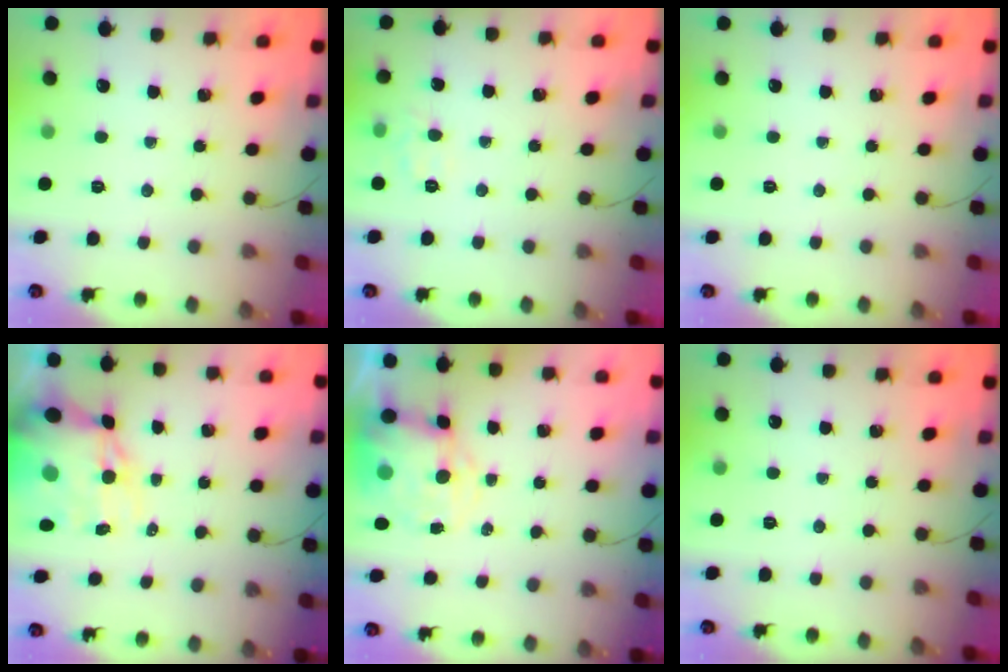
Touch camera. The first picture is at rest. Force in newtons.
{"total": 4.3, "press": 4.1, "slide": 1.3}
{"total": 0.0}
{"total": 15.6, "press": 15.2, "slide": 3.7}
{"total": 9.2, "press": 9.0, "slide": 2.3}
{"total": 0.0}